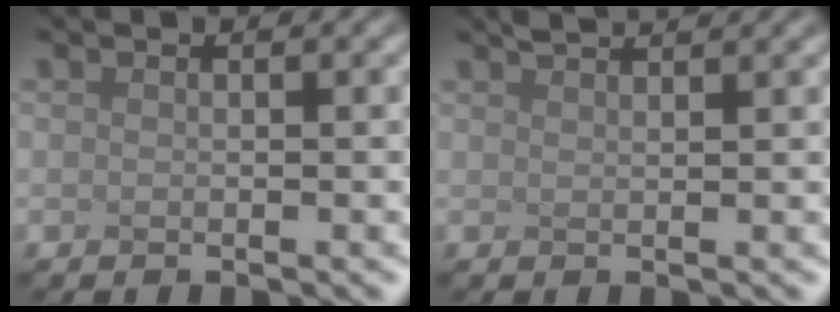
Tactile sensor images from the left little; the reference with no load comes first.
{"total": 2.7, "force": [2.4, 0.5, 1.2], "torque": [-0.003, 0.016, 0.014]}